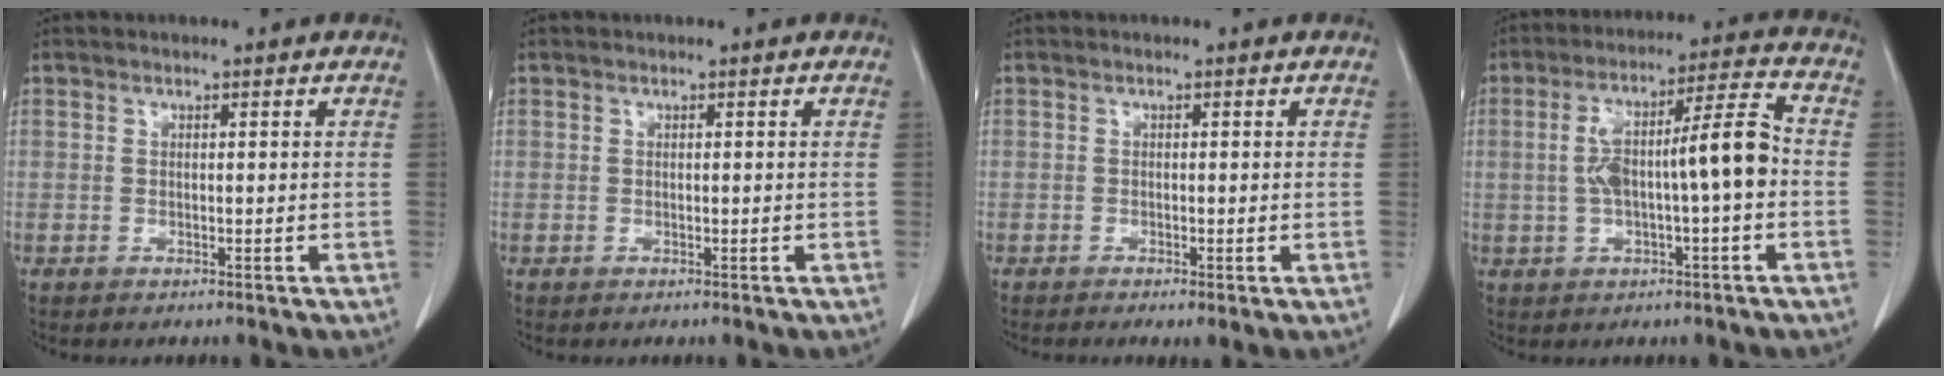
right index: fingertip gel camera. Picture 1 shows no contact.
{"total": 0.0}
{"total": 1.4, "force": [-0.6, 0.2, 1.2], "torque": [-0.021, -0.004, -0.009]}
{"total": 11.2, "force": [-0.7, 1.4, 11.0], "torque": [-0.192, 0.032, -0.011]}